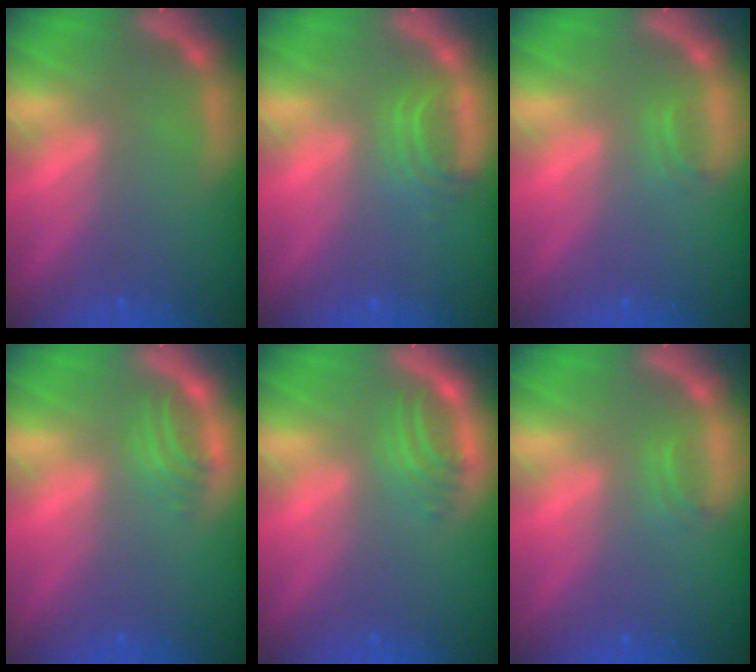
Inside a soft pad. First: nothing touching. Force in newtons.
{"total": 2.5}
{"total": 0.9}
{"total": 2.0}
{"total": 2.5}
{"total": 0.9}